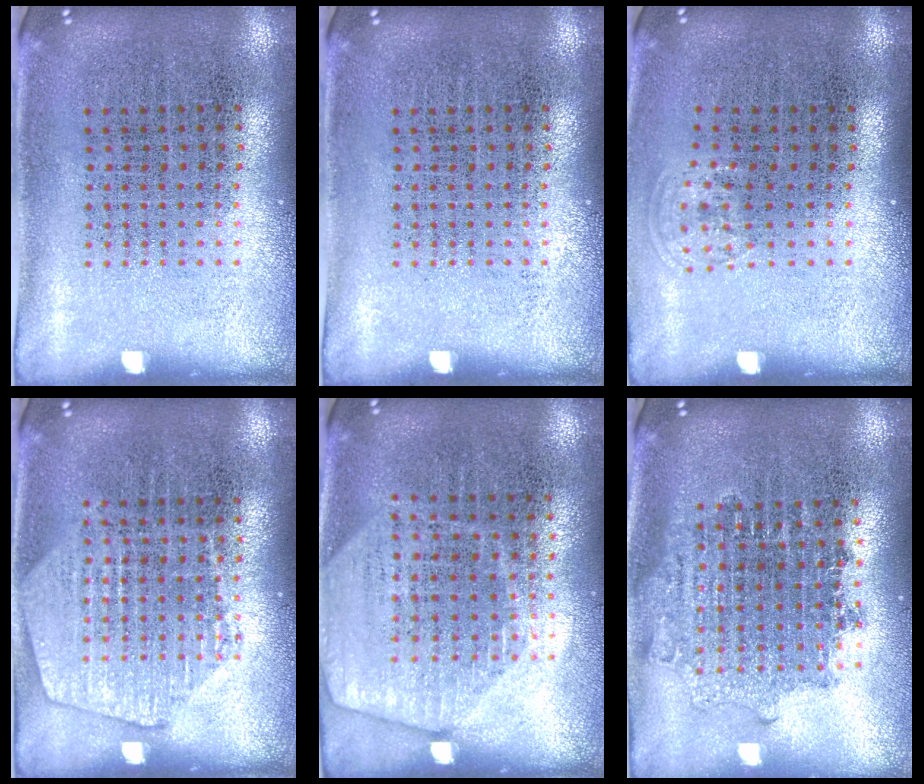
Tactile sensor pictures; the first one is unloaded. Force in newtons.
{"total": 0.0}
{"total": 0.7, "press": 0.6, "slide": 0.4}
{"total": 2.0, "press": 2.0, "slide": 0.3}
{"total": 1.7, "press": 1.6, "slide": 0.7}
{"total": 1.7, "press": 1.4, "slide": 1.0}